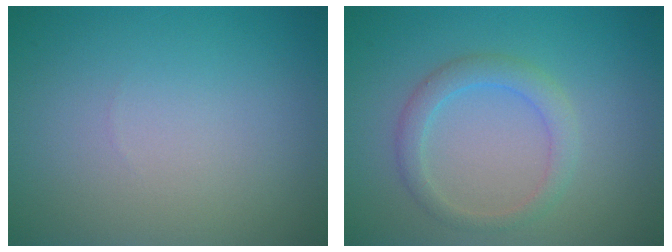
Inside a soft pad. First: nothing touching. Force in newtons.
{"total": 2.4, "press": 2.4, "slide": 0.2}